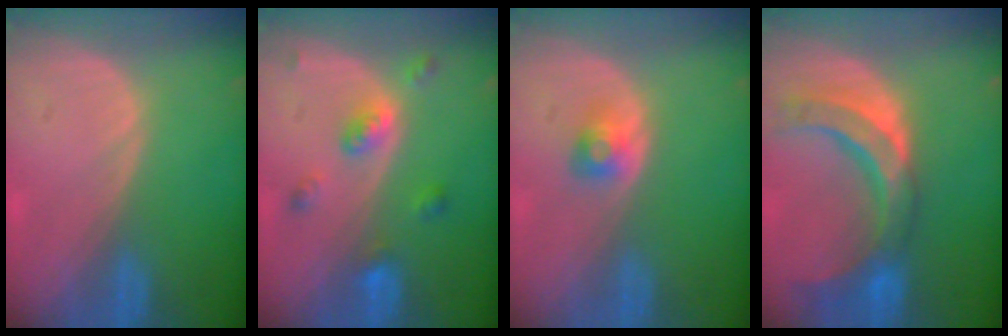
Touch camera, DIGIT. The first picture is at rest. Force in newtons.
{"total": 5.2, "press": 4.5, "slide": 2.6}
{"total": 2.6, "press": 2.4, "slide": 1.0}
{"total": 10.7, "press": 9.4, "slide": 5.0}